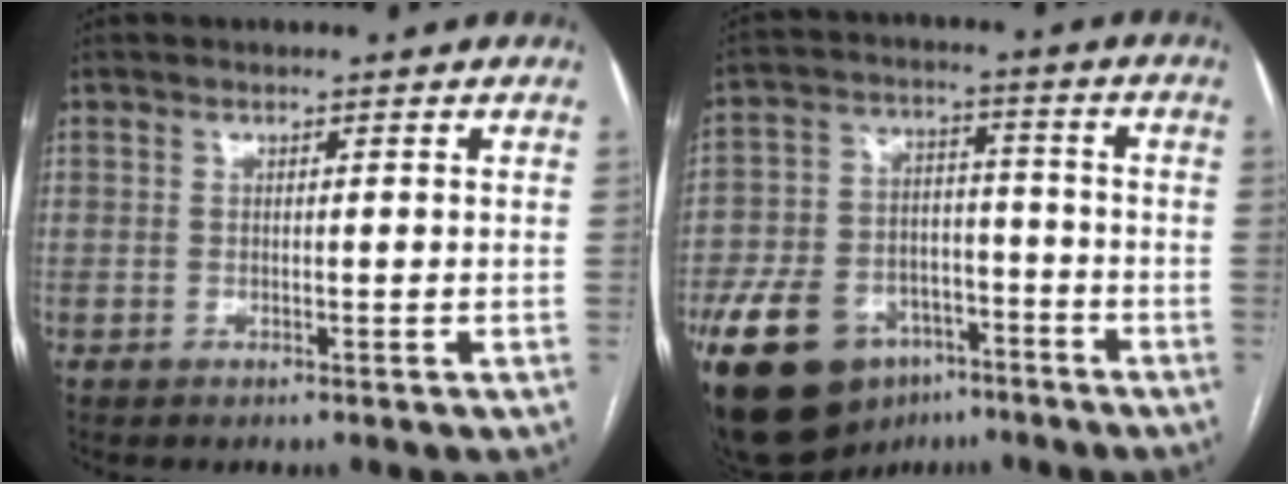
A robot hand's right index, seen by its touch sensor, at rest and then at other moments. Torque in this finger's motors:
{"motor_torque": [0.07, -0.25, -0.44, -0.21]}